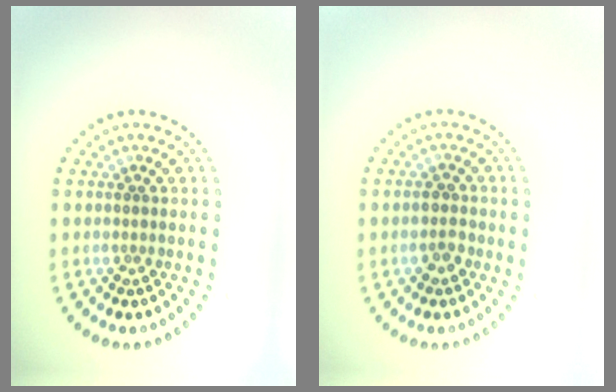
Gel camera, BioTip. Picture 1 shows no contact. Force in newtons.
{"total": 1.4, "press": 1.4, "slide": 0.4}